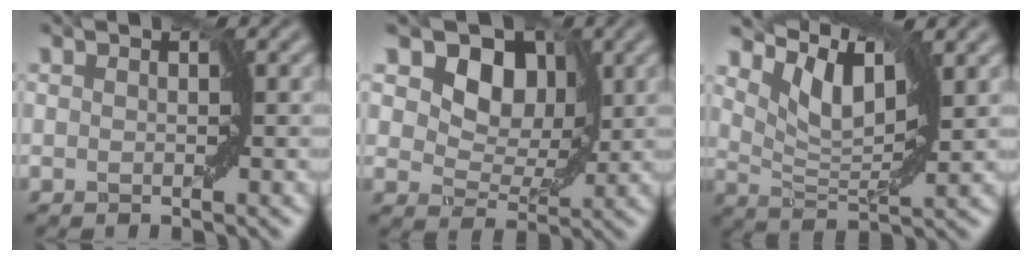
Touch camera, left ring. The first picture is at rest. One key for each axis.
{"total": 9.8, "fx": 4.8, "fy": 6.6, "fz": 5.4, "tx": -0.079, "ty": 0.020, "tz": 0.058}
{"total": 5.5, "fx": 3.7, "fy": 1.7, "fz": 3.7, "tx": -0.075, "ty": 0.000, "tz": 0.066}